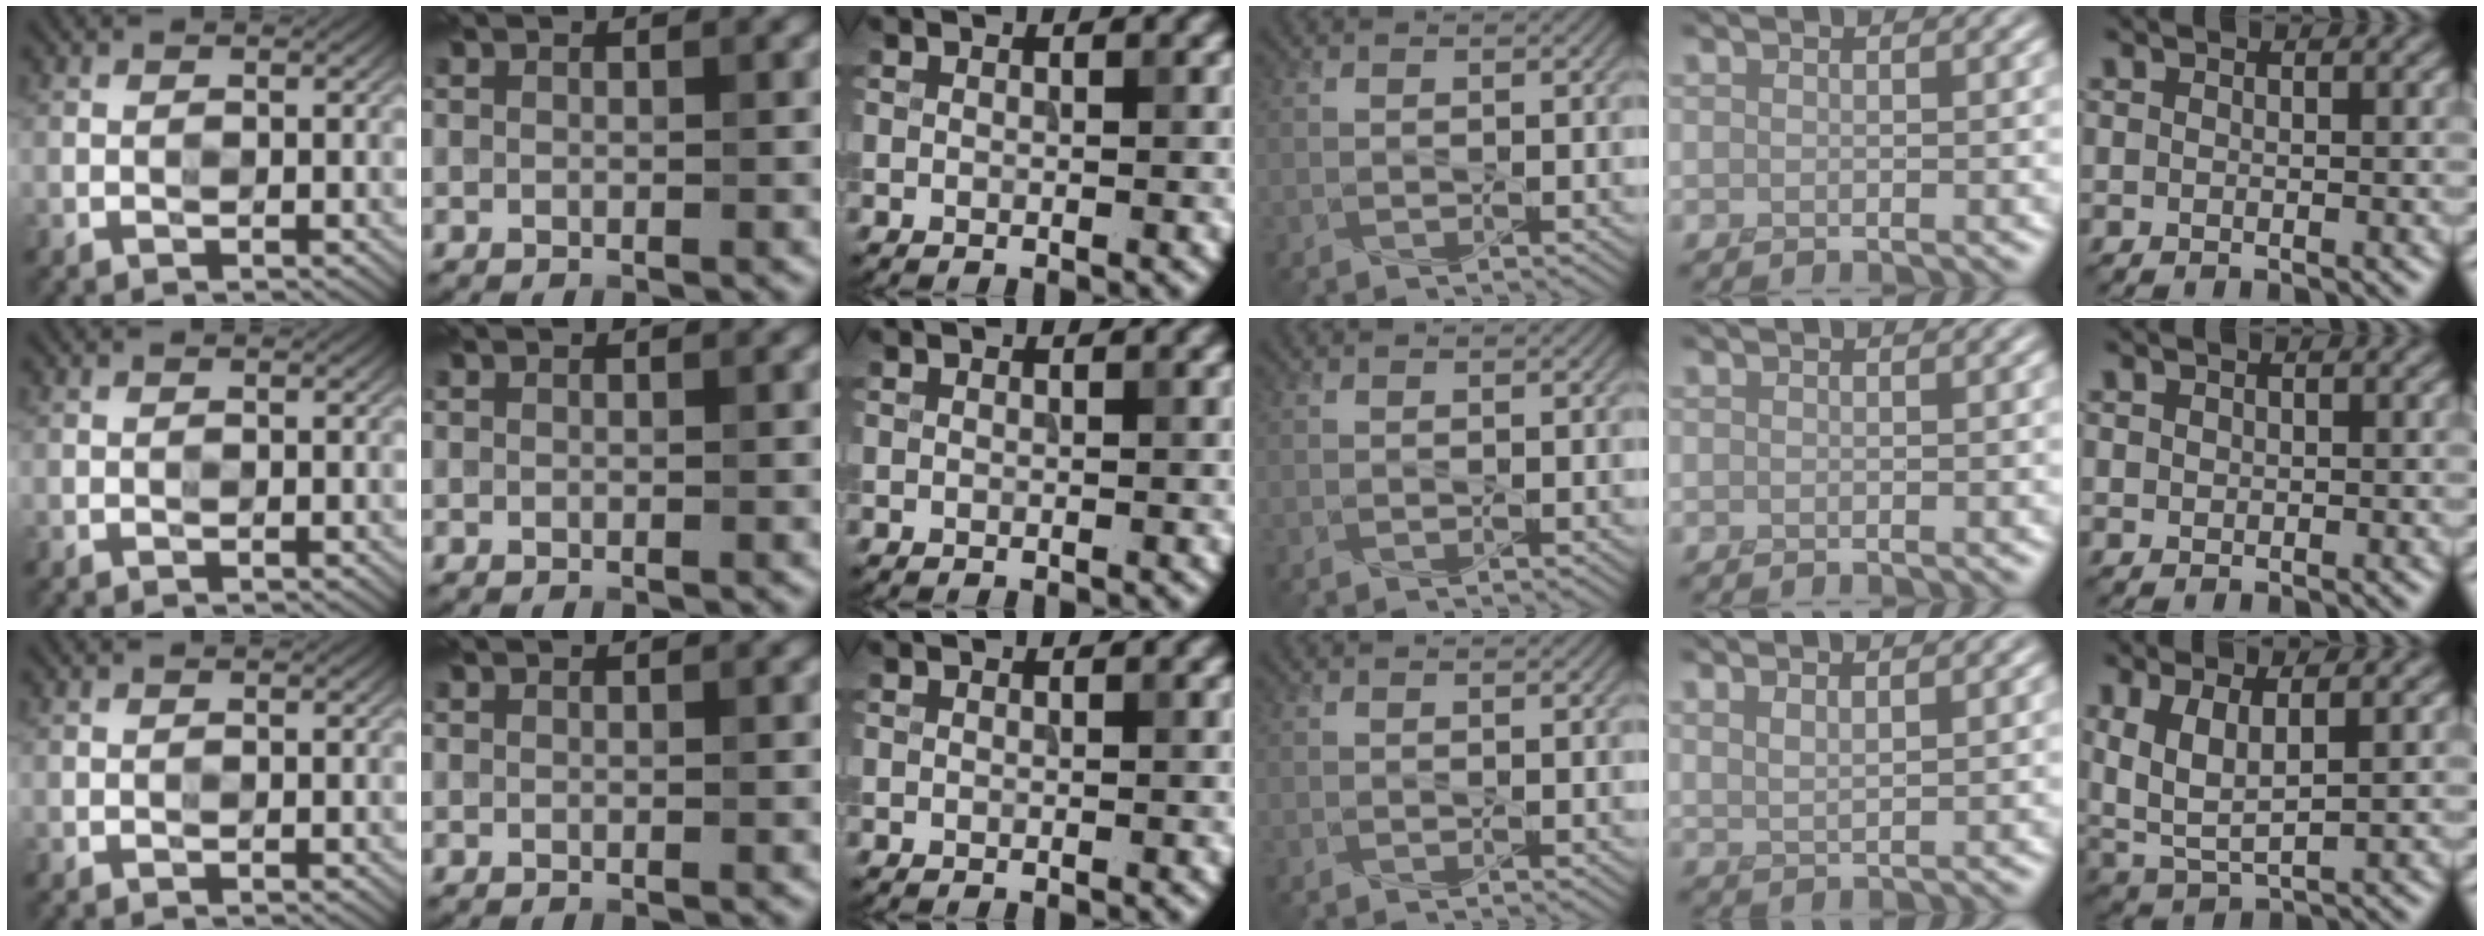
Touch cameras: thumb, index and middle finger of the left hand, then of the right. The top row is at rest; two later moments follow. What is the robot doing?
{"motion": "press", "object": "memory foam"}